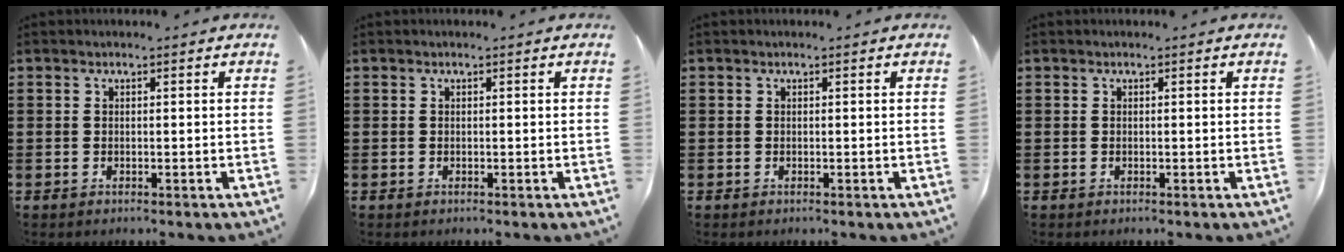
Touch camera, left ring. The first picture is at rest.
{"total": 0.0}
{"total": 0.0}
{"total": 0.0}